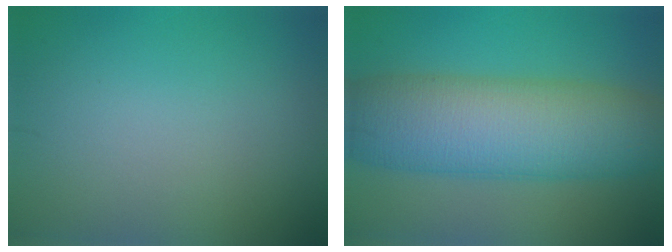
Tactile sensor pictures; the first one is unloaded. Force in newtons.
{"total": 11.2, "press": 11.2, "slide": 0.2}